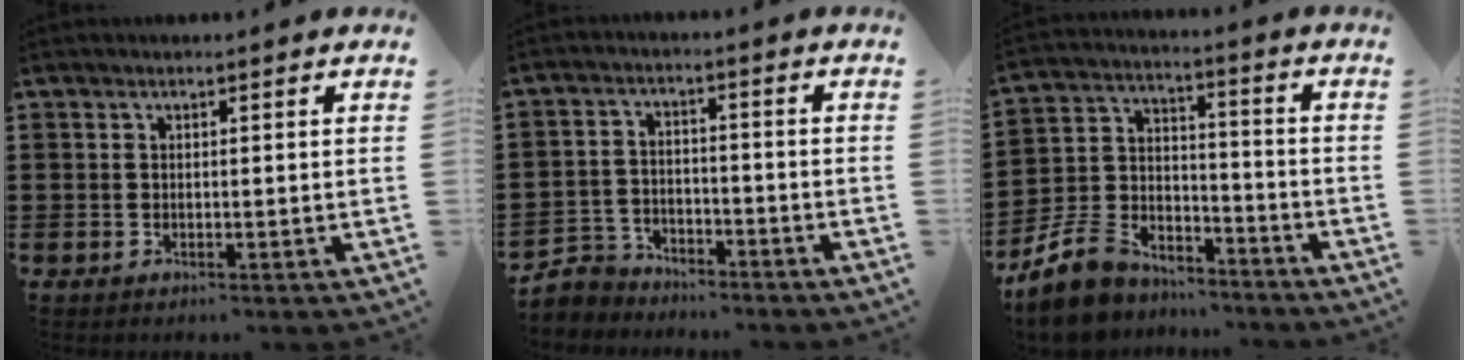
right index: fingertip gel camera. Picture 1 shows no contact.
{"total": 4.6, "force": [-4.3, 1.7, 0.2], "torque": [-0.032, 0.001, -0.096]}
{"total": 8.0, "force": [-7.0, 3.5, 1.7], "torque": [-0.064, 0.014, -0.142]}